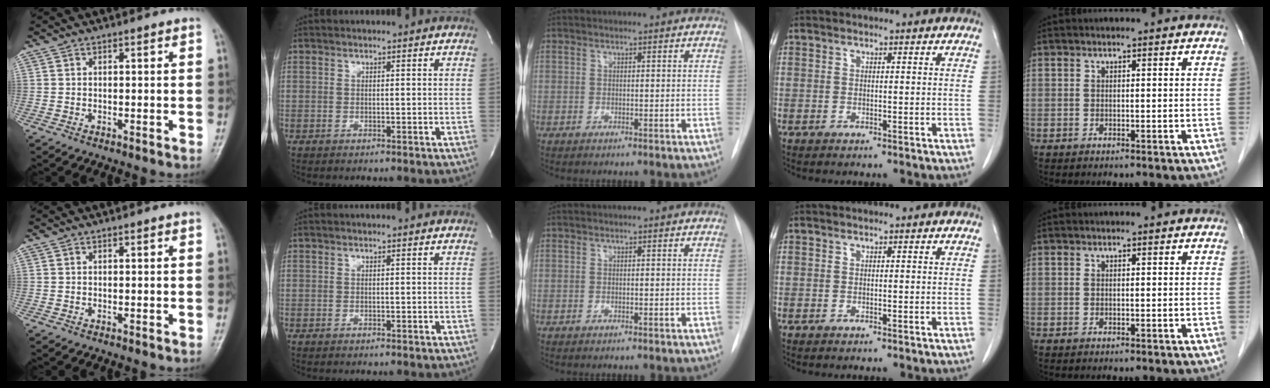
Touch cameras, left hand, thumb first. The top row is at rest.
{}